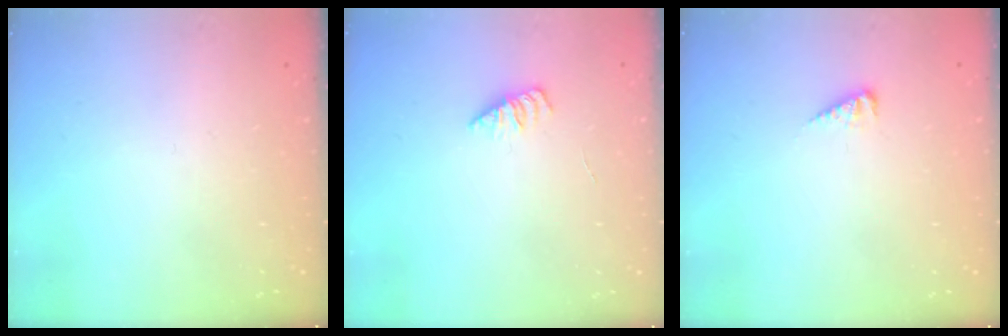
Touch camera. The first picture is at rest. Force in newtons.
{"total": 1.7, "press": 1.7, "slide": 0.3}
{"total": 3.3, "press": 3.3, "slide": 0.4}